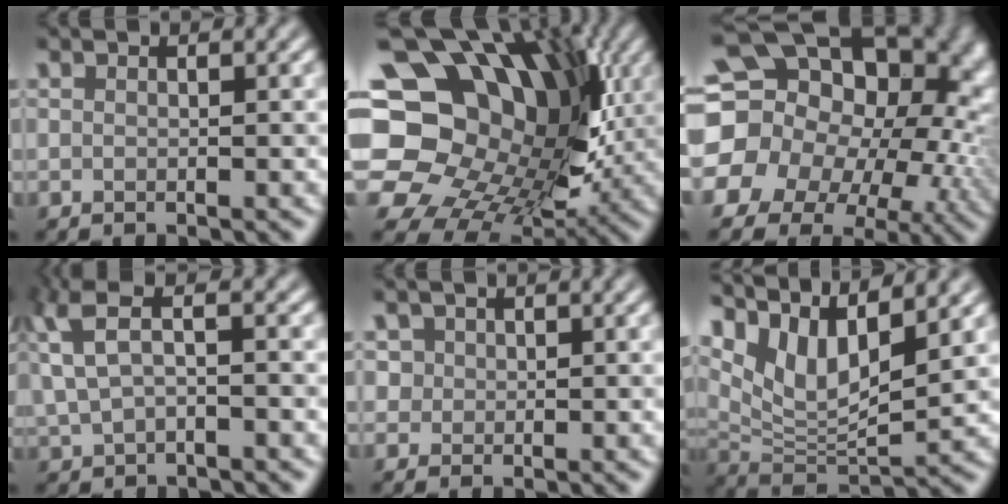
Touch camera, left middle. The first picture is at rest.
{"total": 19.6, "force": [3.0, 15.4, 11.8], "torque": [-0.197, 0.006, 0.063]}
{"total": 21.3, "force": [0.1, 17.4, 12.4], "torque": [-0.204, 0.026, -0.019]}
{"total": 4.4, "force": [1.3, 2.1, 3.7], "torque": [-0.089, 0.011, 0.023]}
{"total": 2.2, "force": [0.9, 1.9, 0.6], "torque": [-0.012, -0.001, 0.025]}
{"total": 7.6, "force": [4.8, 2.7, 5.3], "torque": [-0.106, -0.008, 0.093]}